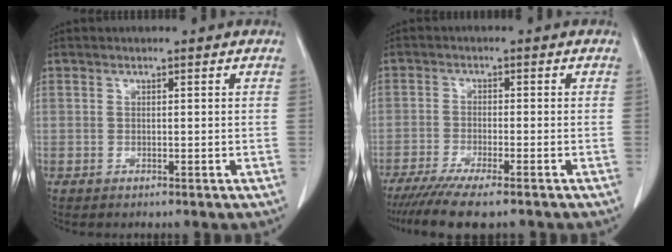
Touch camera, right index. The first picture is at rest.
{"total": 9.0, "force": [-7.2, 0.5, 5.4], "torque": [-0.080, -0.021, -0.114]}